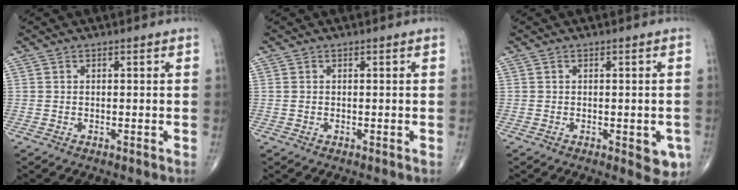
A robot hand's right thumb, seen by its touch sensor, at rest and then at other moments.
{"total": 0.6, "force": [0.0, 0.5, 0.4], "torque": [-0.011, 0.004, 0.003]}
{"total": 4.7, "force": [-1.5, 2.1, 3.9], "torque": [-0.023, -0.004, -0.016]}